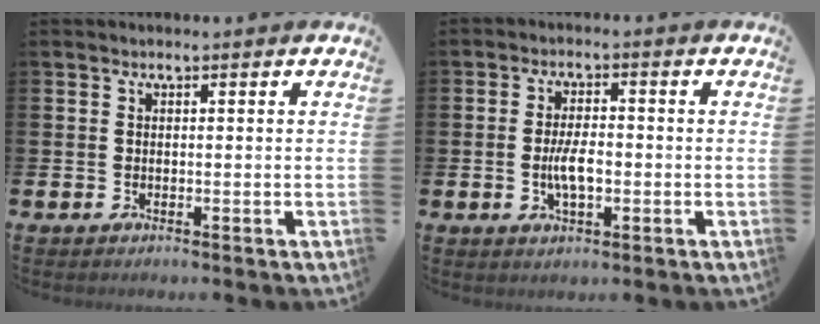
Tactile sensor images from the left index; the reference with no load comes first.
{"total": 4.4, "force": [-0.7, 1.8, 4.0], "torque": [-0.070, -0.003, -0.017]}